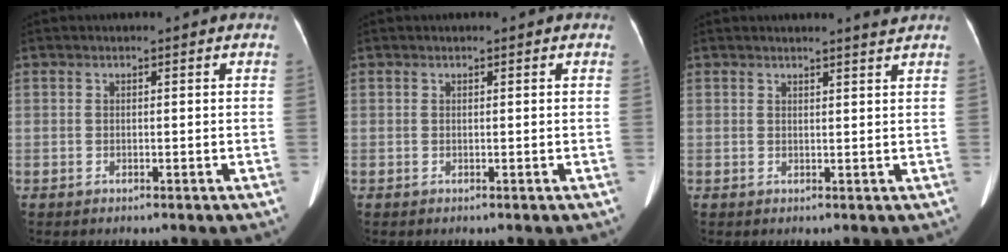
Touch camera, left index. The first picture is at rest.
{"total": 0.0}
{"total": 2.0, "force": [1.9, -0.6, 0.4], "torque": [-0.012, -0.010, 0.025]}